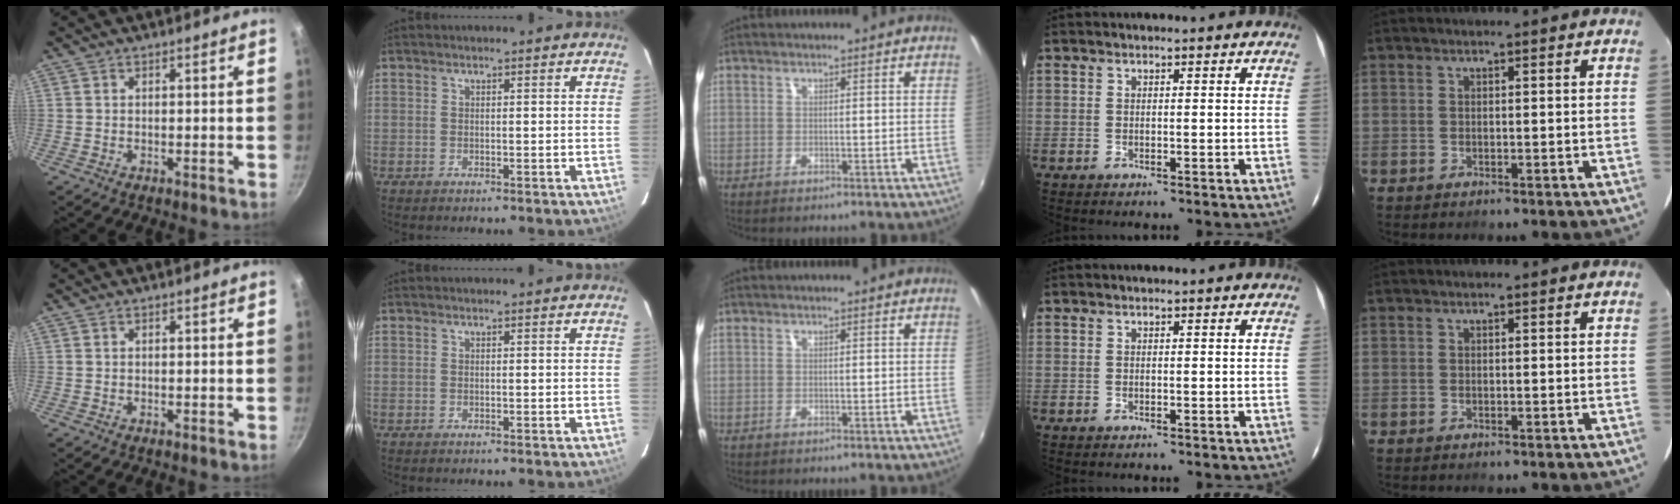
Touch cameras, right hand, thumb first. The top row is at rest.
{}